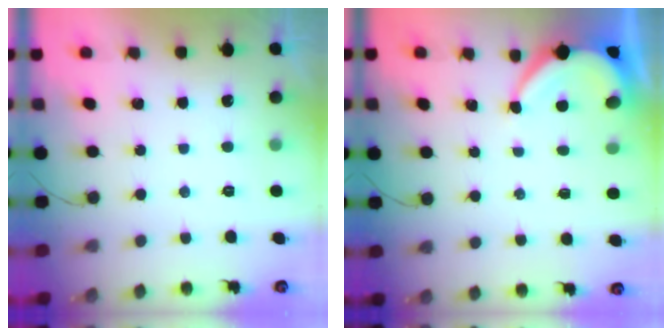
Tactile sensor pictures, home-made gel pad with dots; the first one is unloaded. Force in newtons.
{"total": 5.0, "press": 4.9, "slide": 0.5}